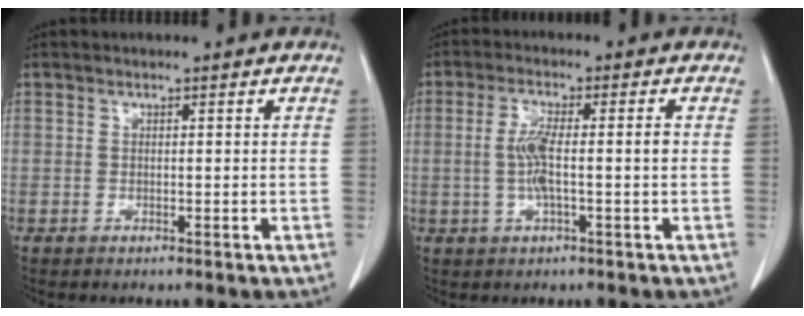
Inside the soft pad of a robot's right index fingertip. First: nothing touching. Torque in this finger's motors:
{"motor_torque": [0.59, 0.07, 0.18, 0.05]}